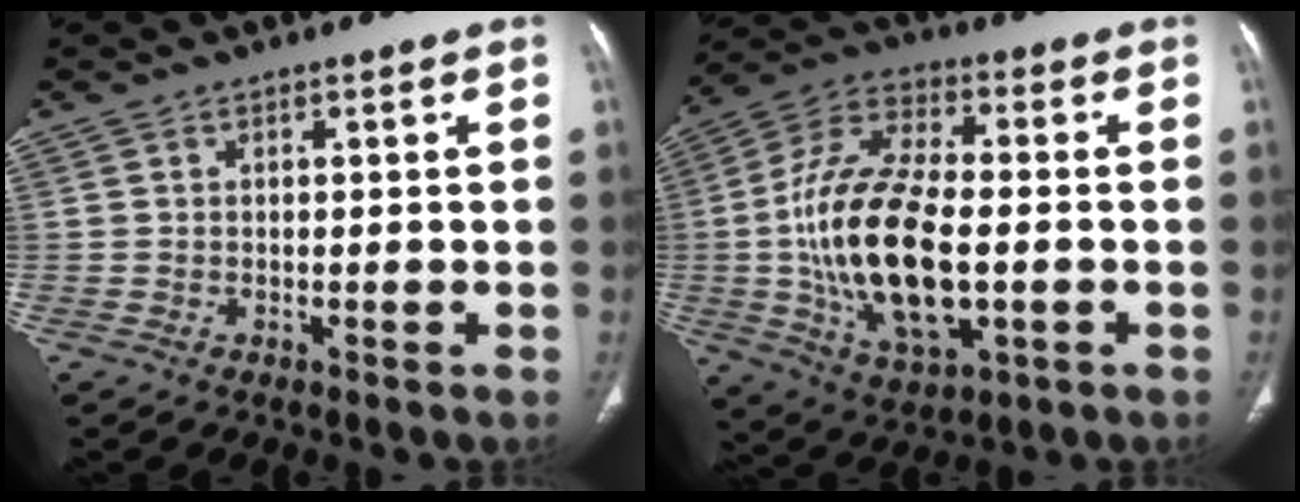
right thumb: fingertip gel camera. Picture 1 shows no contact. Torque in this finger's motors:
{"motor_torque": [-0.14, 2.86, 1.82, 0.36, 0.28]}